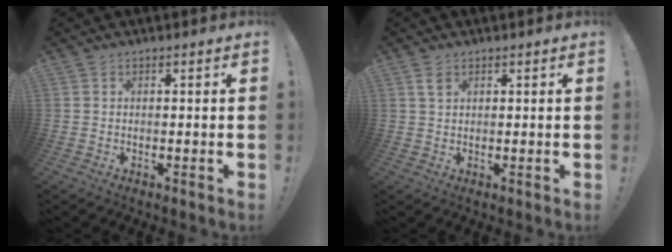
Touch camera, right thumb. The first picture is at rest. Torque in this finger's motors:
{"motor_torque": [0.07, -0.08, 0.20, -0.04, 0.00]}